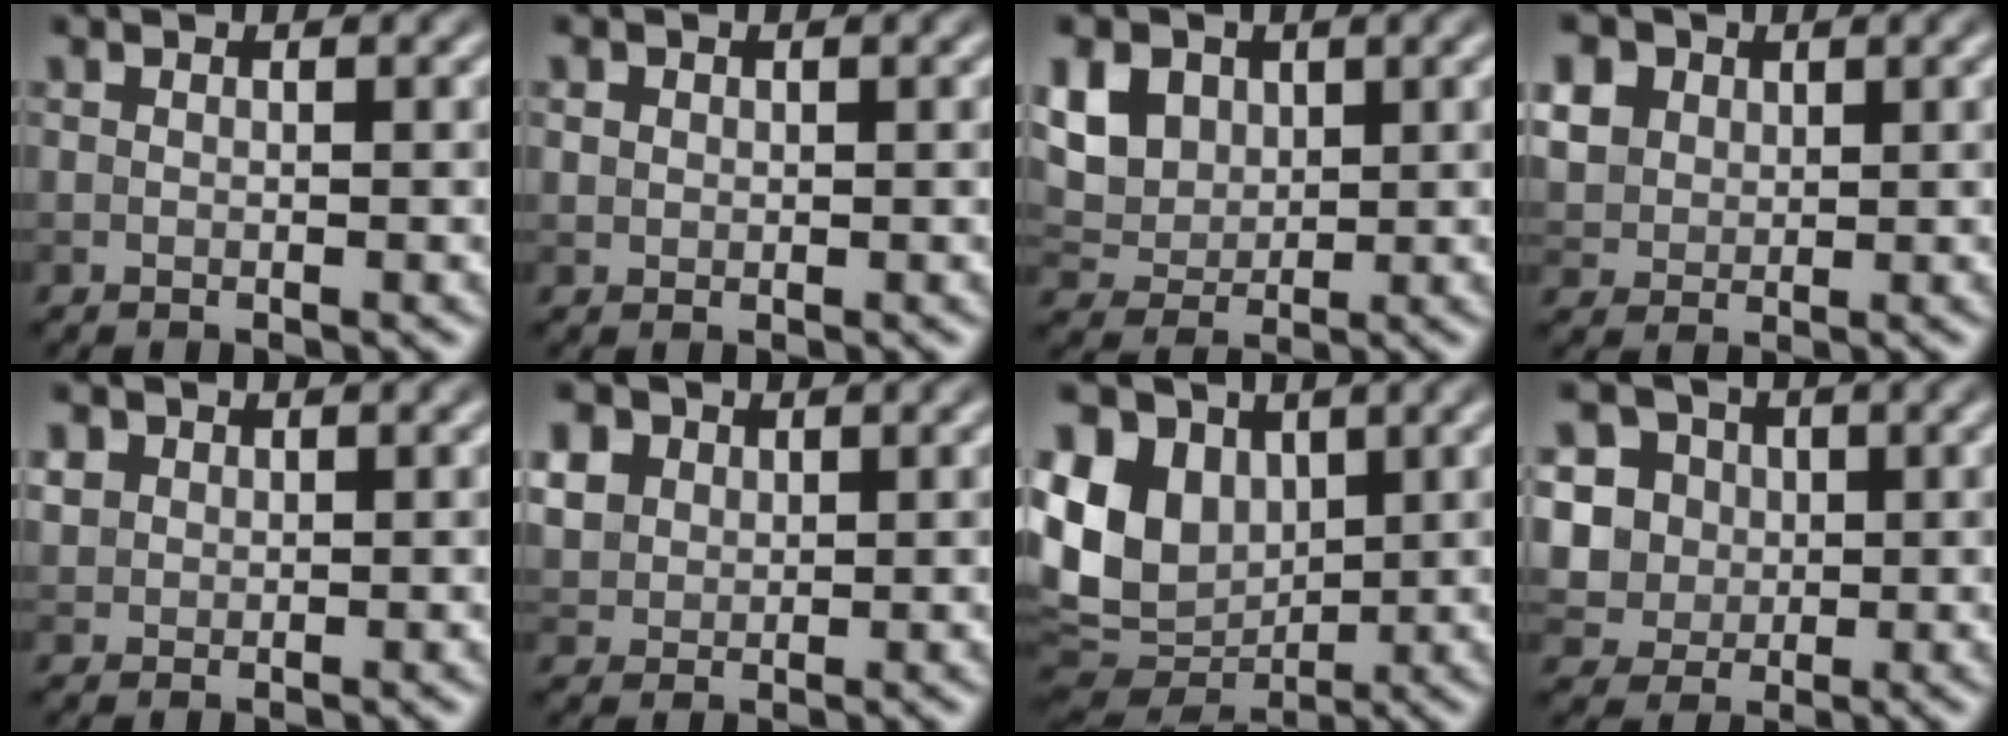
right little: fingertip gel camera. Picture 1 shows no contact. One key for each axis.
{"total": 0.7, "fx": 0.2, "fy": 0.7, "fz": 0.1, "tx": 0.002, "ty": -0.003, "tz": 0.005}
{"total": 6.8, "fx": 2.6, "fy": 5.1, "fz": 3.6, "tx": -0.097, "ty": 0.017, "tz": 0.044}
{"total": 7.6, "fx": 3.5, "fy": 5.8, "fz": 3.5, "tx": -0.100, "ty": 0.023, "tz": 0.057}
{"total": 1.5, "fx": 0.6, "fy": 1.3, "fz": 0.4, "tx": -0.007, "ty": -0.001, "tz": 0.013}
{"total": 6.2, "fx": 2.9, "fy": 4.7, "fz": 2.8, "tx": -0.089, "ty": 0.019, "tz": 0.048}
{"total": 12.3, "fx": 2.5, "fy": 9.4, "fz": 7.5, "tx": -0.173, "ty": 0.010, "tz": 0.055}
{"total": 7.6, "fx": 2.0, "fy": 6.7, "fz": 3.0, "tx": -0.061, "ty": 0.022, "tz": 0.020}